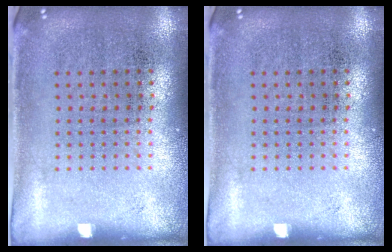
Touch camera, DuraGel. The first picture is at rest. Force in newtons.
{"total": 0.0}